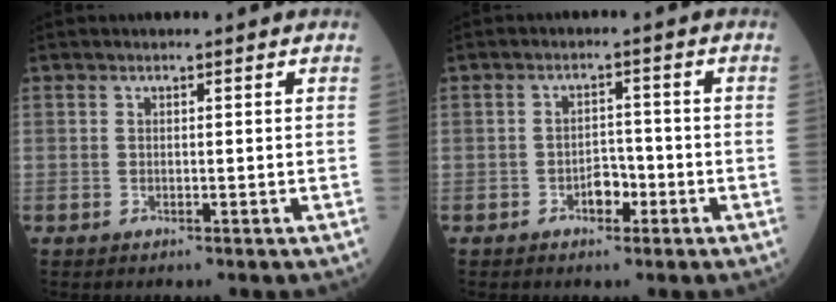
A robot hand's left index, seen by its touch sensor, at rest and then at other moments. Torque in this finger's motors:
{"motor_torque": [-0.19, 0.02, -0.02, 0.00]}